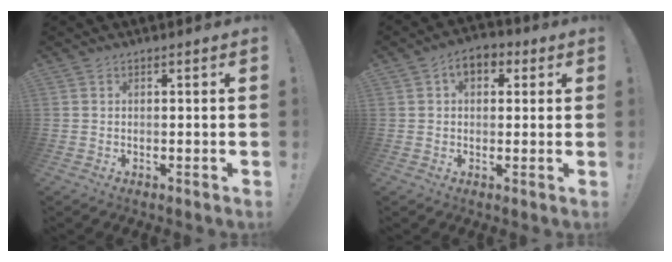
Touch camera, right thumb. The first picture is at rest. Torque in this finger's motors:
{"motor_torque": [0.91, 1.21, 0.73, -0.21, 0.01]}